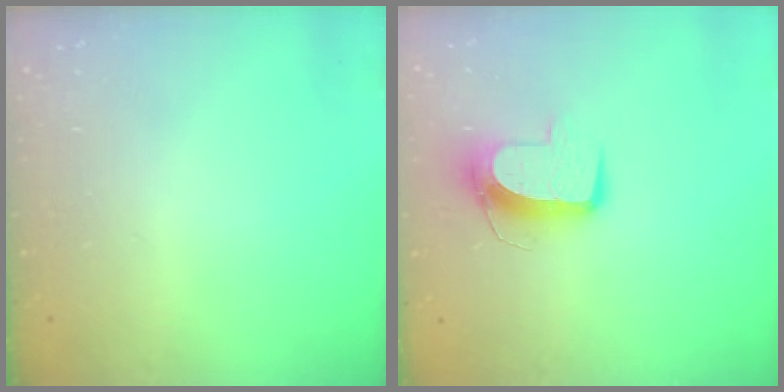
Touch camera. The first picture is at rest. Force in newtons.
{"total": 10.3, "press": 10.3, "slide": 0.8}